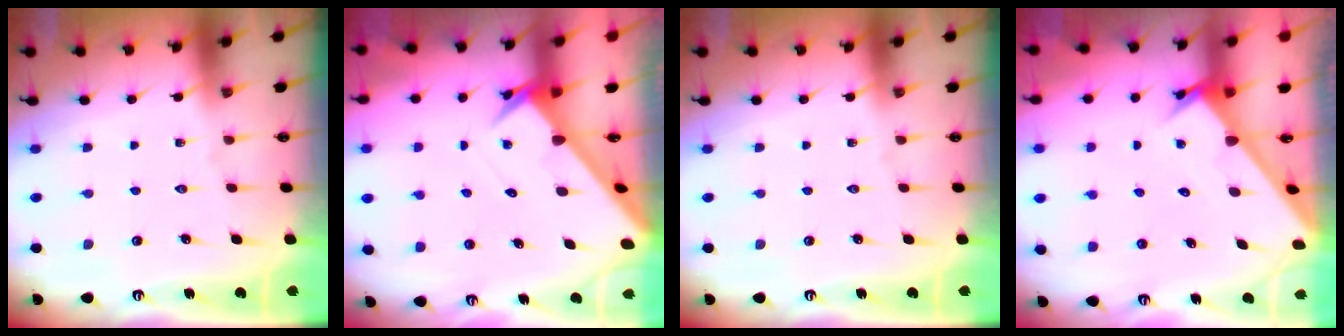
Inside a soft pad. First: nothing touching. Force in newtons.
{"total": 3.0, "press": 3.0, "slide": 0.2}
{"total": 0.0}
{"total": 2.9, "press": 2.9, "slide": 0.1}